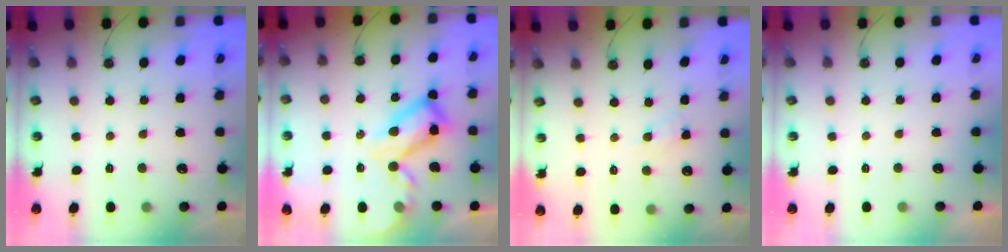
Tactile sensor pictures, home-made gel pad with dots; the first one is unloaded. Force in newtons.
{"total": 14.4, "press": 14.4, "slide": 1.0}
{"total": 4.3, "press": 4.2, "slide": 0.6}
{"total": 0.0}